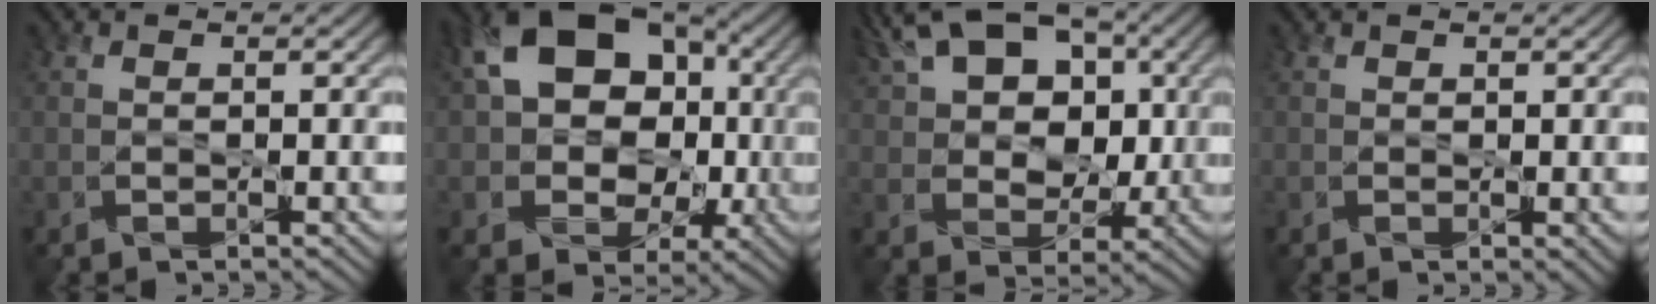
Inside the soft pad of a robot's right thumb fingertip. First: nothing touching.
{"total": 16.9, "force": [2.3, 13.1, 10.4], "torque": [-0.175, 0.009, 0.035]}
{"total": 13.7, "force": [4.4, 8.8, 9.5], "torque": [-0.181, 0.015, 0.062]}
{"total": 0.7, "force": [0.3, 0.5, 0.4], "torque": [-0.005, -0.003, 0.007]}